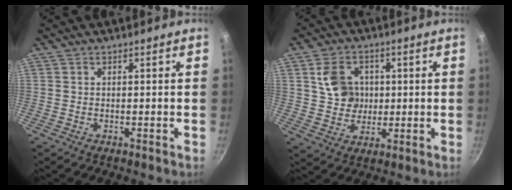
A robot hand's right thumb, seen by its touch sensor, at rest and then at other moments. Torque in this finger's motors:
{"motor_torque": [0.05, 0.09, 0.36, 0.72, 0.02]}